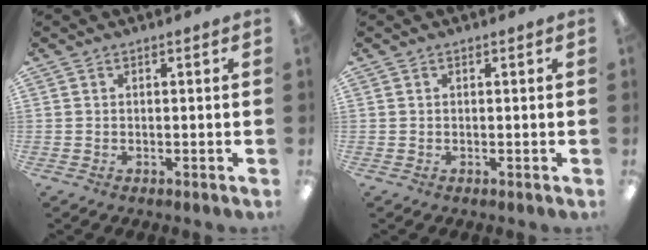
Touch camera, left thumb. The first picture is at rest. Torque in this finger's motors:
{"motor_torque": [-0.03, 0.04, -0.01, -0.06, 0.00]}